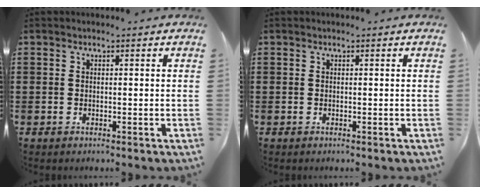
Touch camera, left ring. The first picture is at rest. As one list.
[{"total": 0.0}]